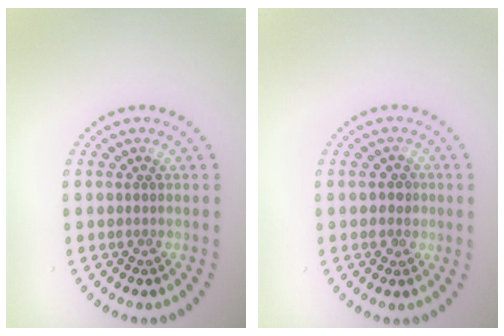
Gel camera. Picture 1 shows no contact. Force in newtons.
{"total": 1.7, "press": 1.7, "slide": 0.4}